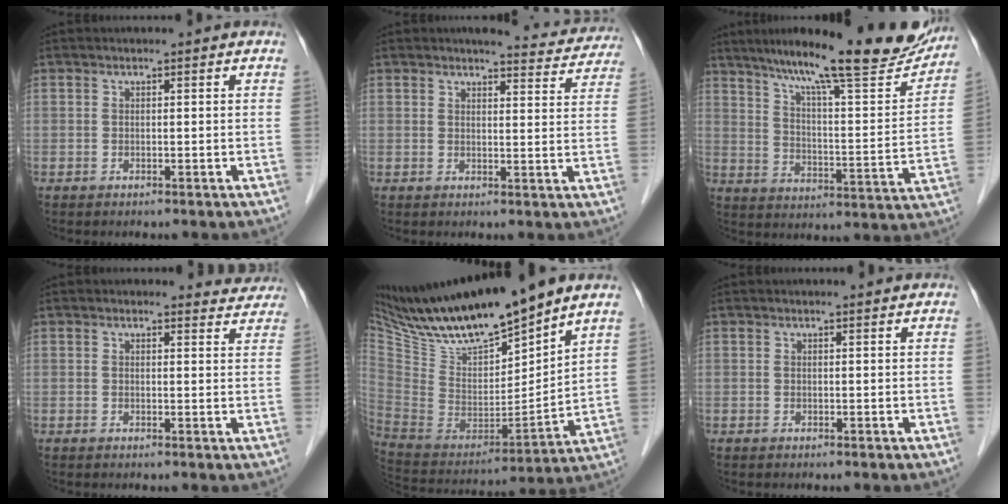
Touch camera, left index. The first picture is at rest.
{"total": 8.2, "force": [7.8, 1.7, 1.6], "torque": [-0.006, -0.016, 0.075]}
{"total": 22.0, "force": [18.8, 2.1, 11.2], "torque": [-0.172, -0.024, 0.263]}
{"total": 3.6, "force": [3.4, 1.1, -0.4], "torque": [0.015, -0.018, 0.017]}
{"total": 20.2, "force": [16.9, 2.5, 10.7], "torque": [-0.196, -0.009, 0.322]}
{"total": 0.9, "force": [0.9, 0.0, 0.1], "torque": [-0.009, 0.001, 0.012]}